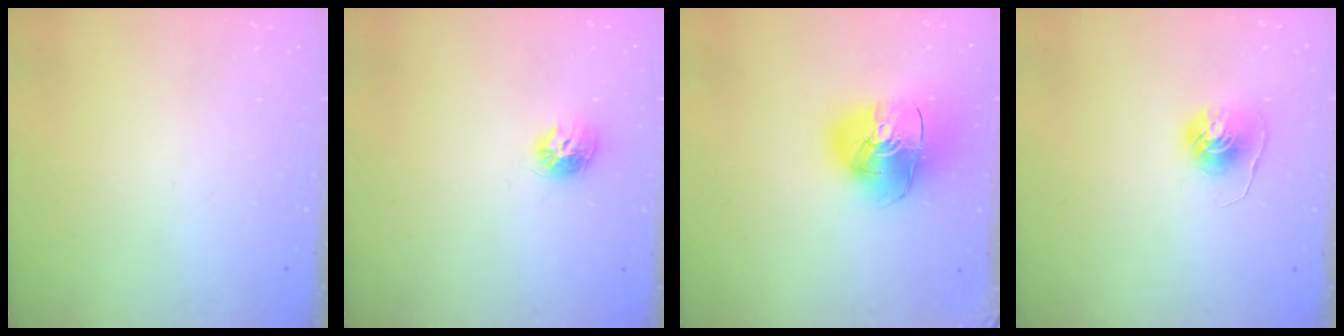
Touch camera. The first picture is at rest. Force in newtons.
{"total": 8.3, "press": 8.3, "slide": 0.2}
{"total": 14.6, "press": 14.4, "slide": 2.1}
{"total": 6.1, "press": 6.1, "slide": 0.5}